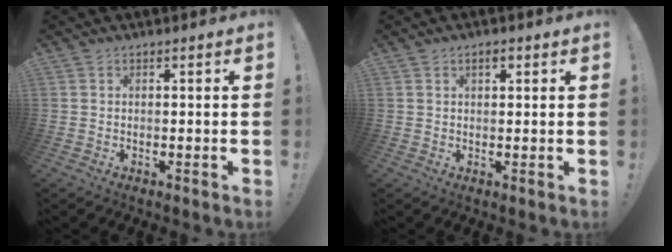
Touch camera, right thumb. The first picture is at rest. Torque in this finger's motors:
{"motor_torque": [-0.43, 0.35, 0.38, -0.13, -0.05]}